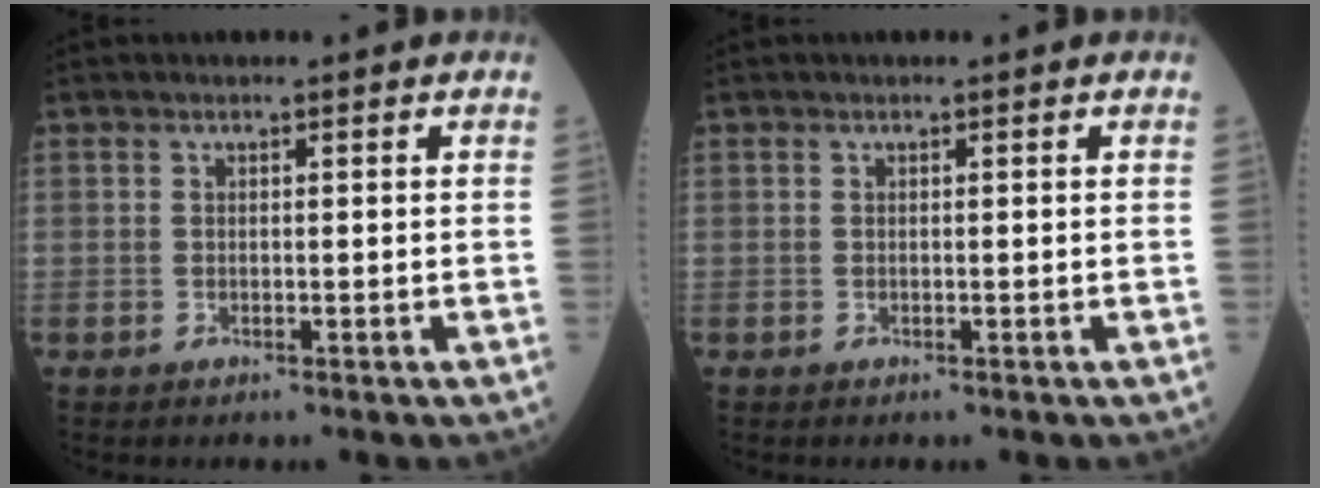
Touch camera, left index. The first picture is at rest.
{"total": 0.0}